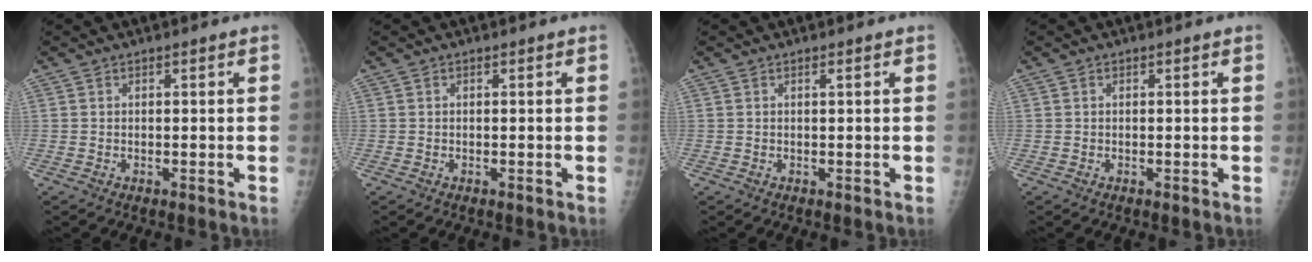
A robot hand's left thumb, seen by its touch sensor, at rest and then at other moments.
{"total": 0.0}
{"total": 0.0}
{"total": 0.0}